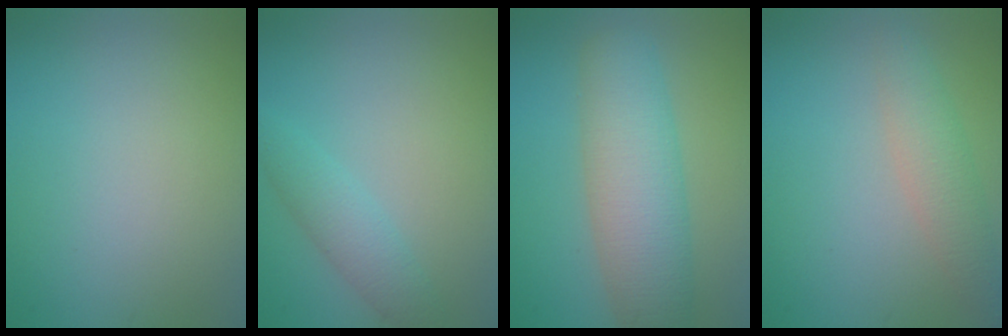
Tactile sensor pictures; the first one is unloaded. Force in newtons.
{"total": 2.5, "press": 2.5, "slide": 0.2}
{"total": 7.3, "press": 7.3, "slide": 0.4}
{"total": 2.9, "press": 2.9, "slide": 0.2}